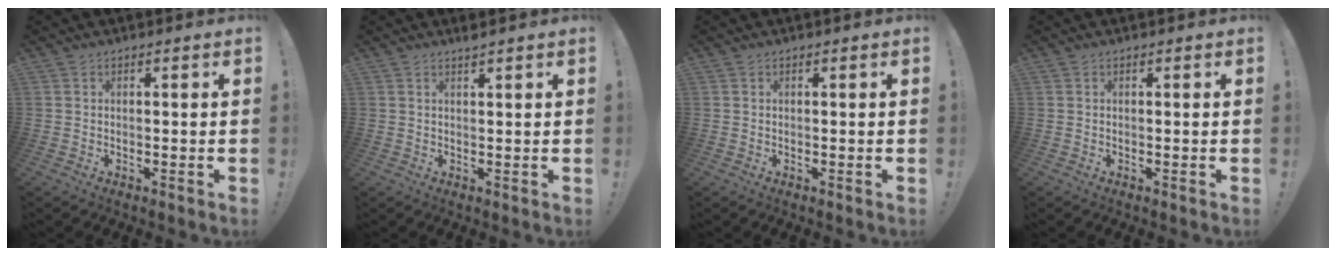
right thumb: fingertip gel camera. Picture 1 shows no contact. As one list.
[{"total": 1.5, "force": [1.3, -0.2, 0.8], "torque": [-0.016, -0.004, 0.022]}, {"total": 0.0}, {"total": 0.0}]